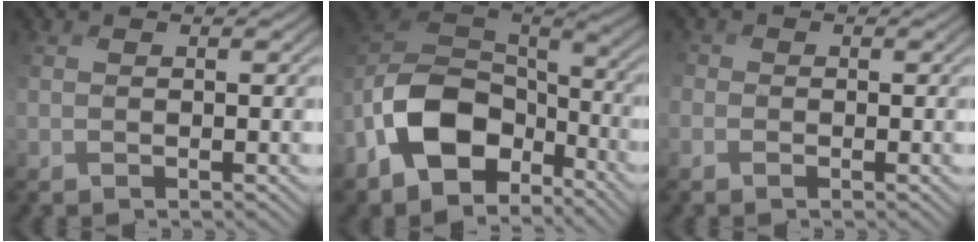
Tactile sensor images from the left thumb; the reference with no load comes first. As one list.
[{"total": 14.0, "force": [-6.2, 8.9, 8.8], "torque": [-0.208, -0.013, -0.137]}, {"total": 1.8, "force": [-0.9, 1.5, 0.4], "torque": [-0.011, 0.000, -0.025]}]